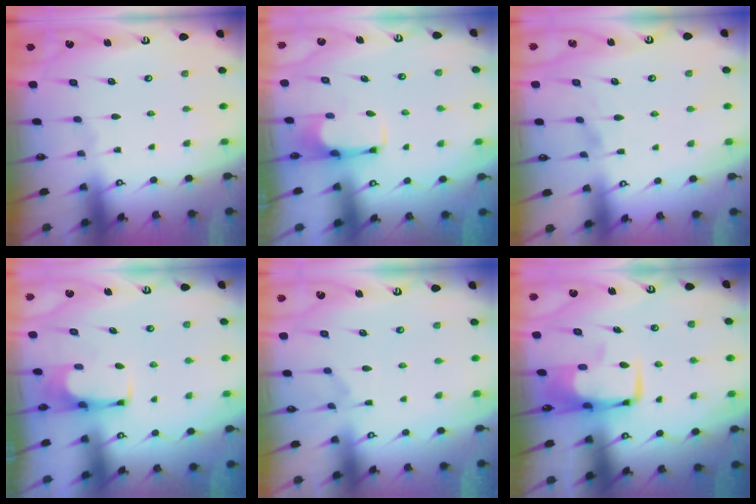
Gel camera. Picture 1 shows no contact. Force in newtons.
{"total": 2.8, "press": 2.7, "slide": 0.8}
{"total": 1.7, "press": 1.4, "slide": 1.0}
{"total": 3.6, "press": 3.6, "slide": 0.2}
{"total": 1.0, "press": 0.2, "slide": 1.0}
{"total": 7.6, "press": 7.4, "slide": 1.5}